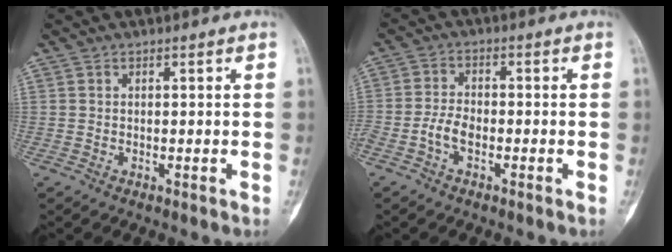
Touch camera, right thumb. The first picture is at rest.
{"total": 3.8, "force": [-1.7, 2.0, 2.7], "torque": [-0.052, 0.017, -0.036]}